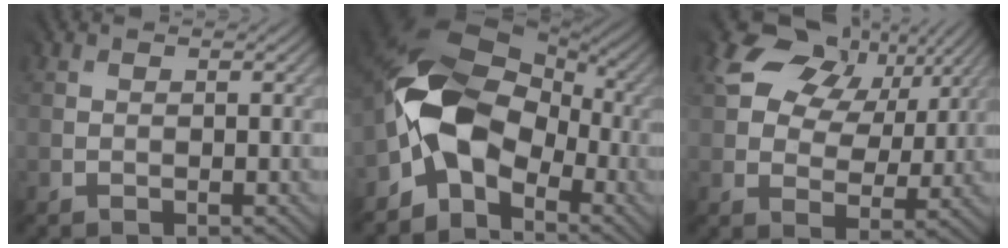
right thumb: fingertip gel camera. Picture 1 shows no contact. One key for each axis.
{"total": 9.5, "fx": -3.6, "fy": 6.3, "fz": 6.1, "tx": -0.126, "ty": 0.006, "tz": -0.081}
{"total": 12.7, "fx": 6.3, "fy": 8.3, "fz": 7.2, "tx": -0.175, "ty": 0.029, "tz": 0.111}